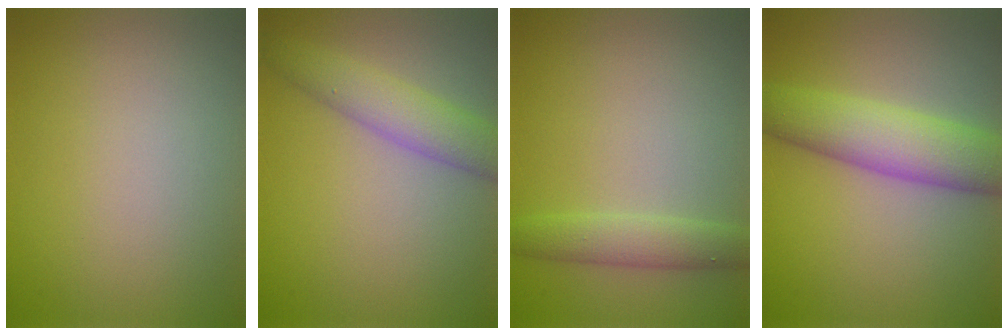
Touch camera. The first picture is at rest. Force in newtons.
{"total": 3.9, "press": 3.9, "slide": 0.3}
{"total": 2.6, "press": 2.6, "slide": 0.0}
{"total": 6.3, "press": 6.3, "slide": 0.1}